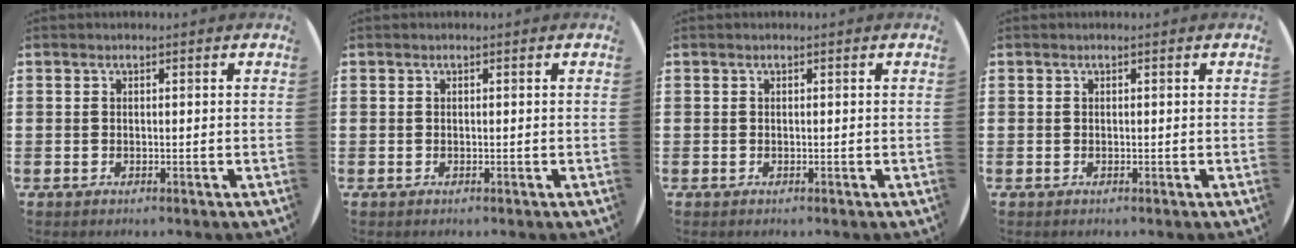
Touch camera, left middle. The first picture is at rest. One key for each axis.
{"total": 0.0}
{"total": 0.0}
{"total": 0.0}